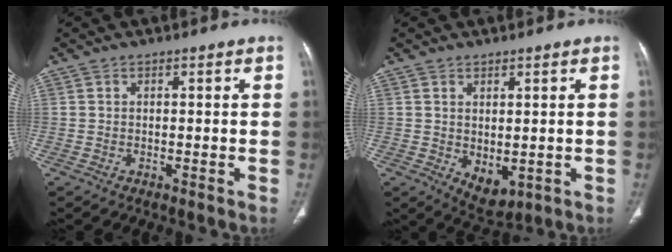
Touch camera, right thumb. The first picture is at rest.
{"total": 5.0, "force": [-0.4, 3.1, 3.9], "torque": [-0.049, -0.008, 0.016]}